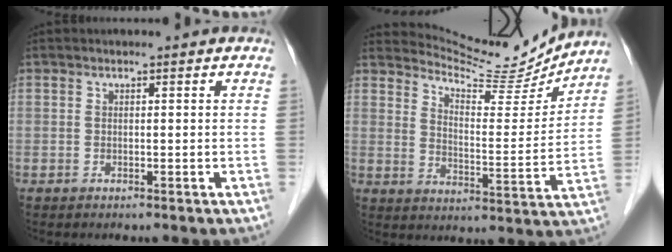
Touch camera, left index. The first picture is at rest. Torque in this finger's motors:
{"motor_torque": [0.23, -0.36, -0.31, -0.02]}